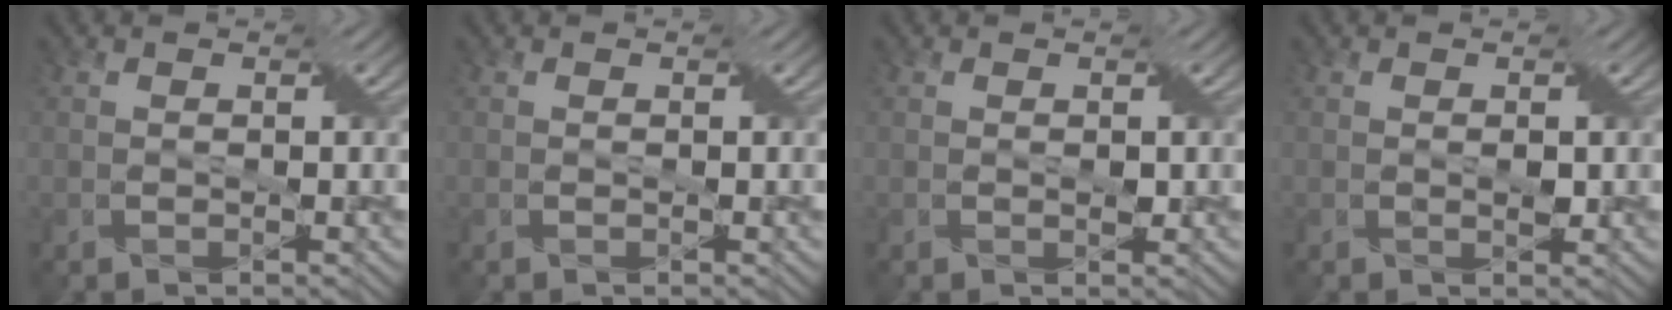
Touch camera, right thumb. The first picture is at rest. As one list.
[{"total": 0.0}, {"total": 0.7, "force": [0.1, 0.4, 0.6], "torque": [-0.007, -0.001, 0.001]}, {"total": 1.0, "force": [0.0, 0.5, 0.9], "torque": [-0.013, -0.001, 0.001]}]